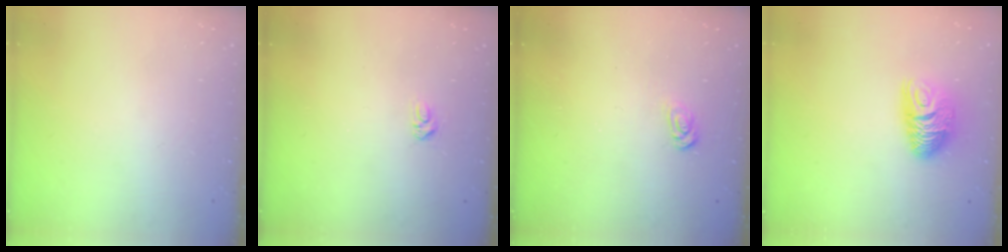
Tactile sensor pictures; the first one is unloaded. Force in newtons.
{"total": 3.5, "press": 3.5, "slide": 0.4}
{"total": 3.4, "press": 3.4, "slide": 0.3}
{"total": 9.2, "press": 9.2, "slide": 0.7}